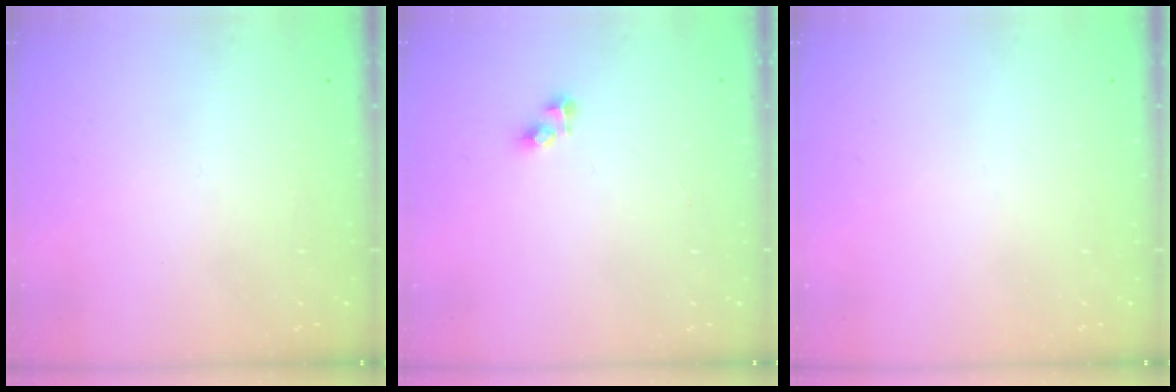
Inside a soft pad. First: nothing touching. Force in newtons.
{"total": 3.6, "press": 3.6, "slide": 0.6}
{"total": 0.0}